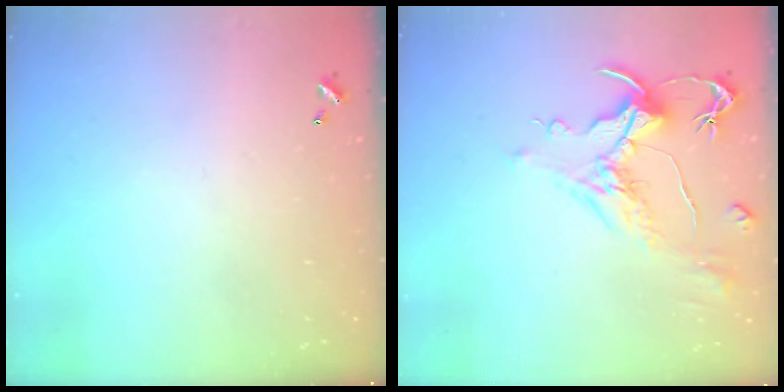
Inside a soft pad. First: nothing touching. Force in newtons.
{"total": 1.6, "press": 0.7, "slide": 1.5}